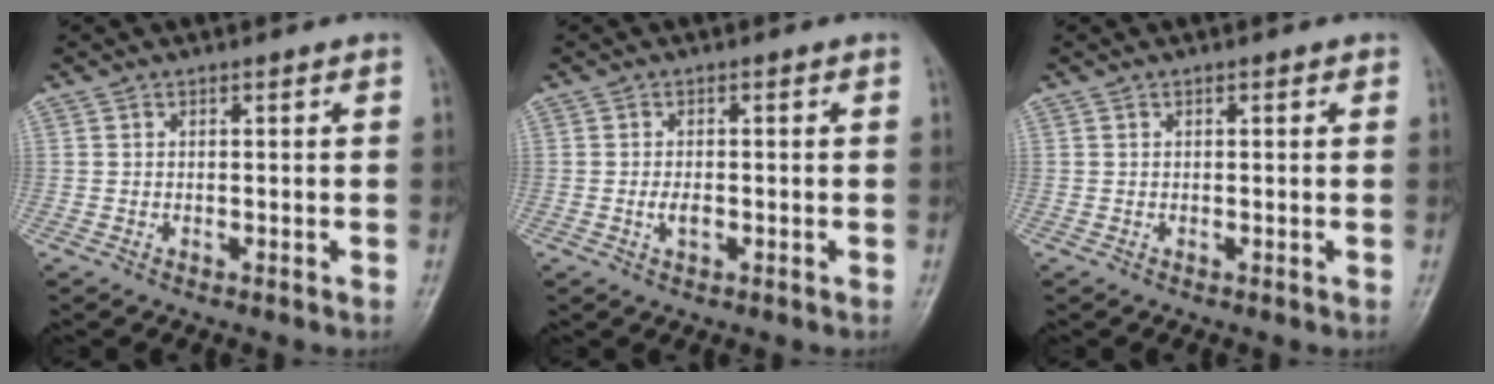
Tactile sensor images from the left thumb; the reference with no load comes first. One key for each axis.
{"total": 2.2, "fx": -0.6, "fy": 1.2, "fz": 1.8, "tx": -0.033, "ty": 0.000, "tz": -0.012}
{"total": 0.8, "fx": 0.3, "fy": 0.4, "fz": 0.6, "tx": -0.009, "ty": 0.001, "tz": 0.002}